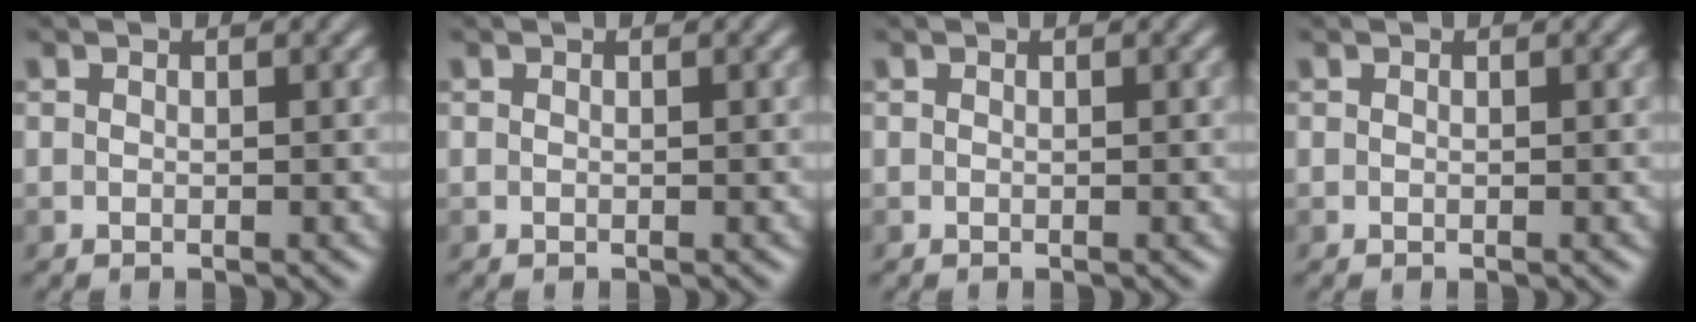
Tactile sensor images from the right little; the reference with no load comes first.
{"total": 0.0}
{"total": 0.0}
{"total": 0.0}